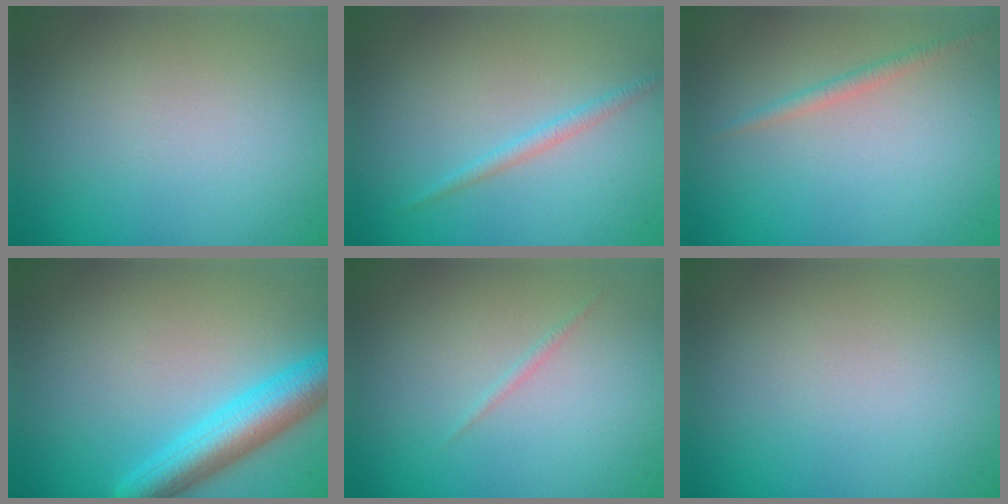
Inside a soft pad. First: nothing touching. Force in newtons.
{"total": 1.2, "press": 1.2, "slide": 0.1}
{"total": 1.1, "press": 1.1, "slide": 0.0}
{"total": 5.6, "press": 5.6, "slide": 0.3}
{"total": 0.5, "press": 0.5, "slide": 0.0}
{"total": 0.0}